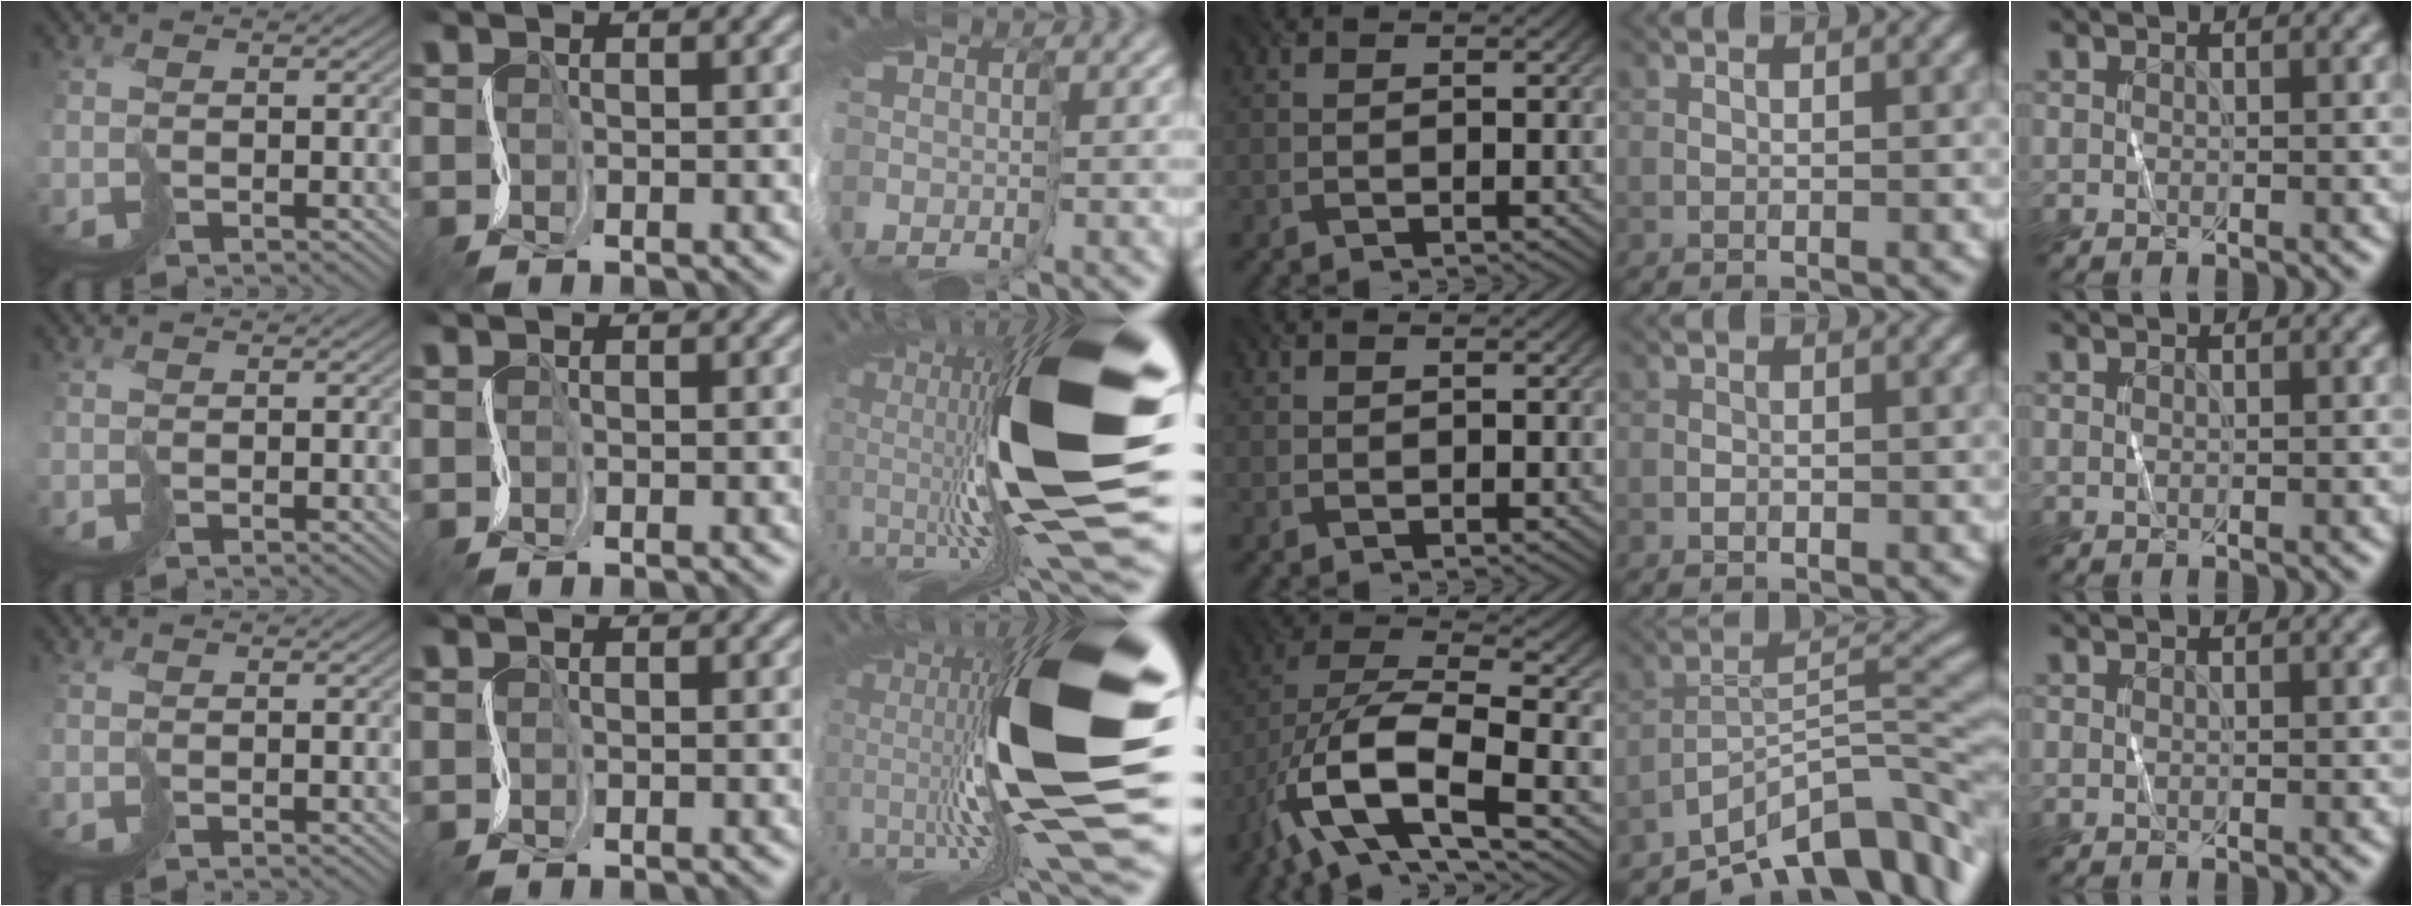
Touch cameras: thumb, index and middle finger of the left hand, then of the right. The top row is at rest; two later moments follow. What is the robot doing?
{"motion": "cut", "object": "tape"}